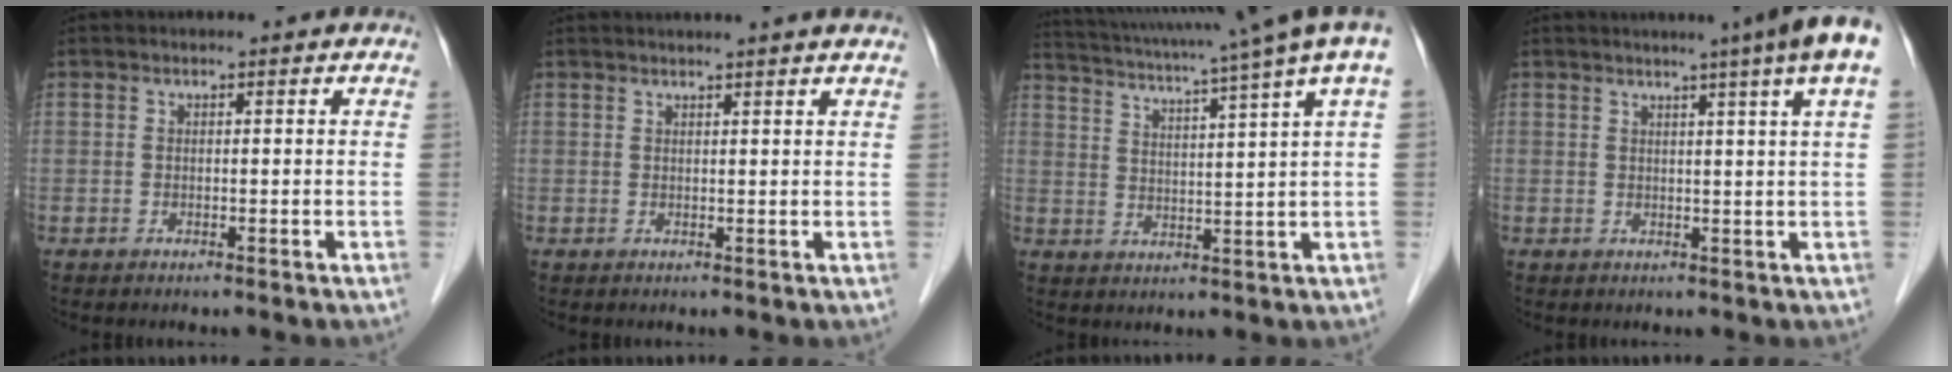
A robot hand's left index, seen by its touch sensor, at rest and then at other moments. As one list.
[{"total": 6.0, "force": [5.5, -0.8, 2.4], "torque": [-0.026, 0.023, 0.055]}, {"total": 16.1, "force": [12.6, -1.2, 9.8], "torque": [-0.173, -0.009, 0.163]}, {"total": 7.4, "force": [4.6, -1.1, 5.6], "torque": [-0.074, 0.010, 0.039]}]